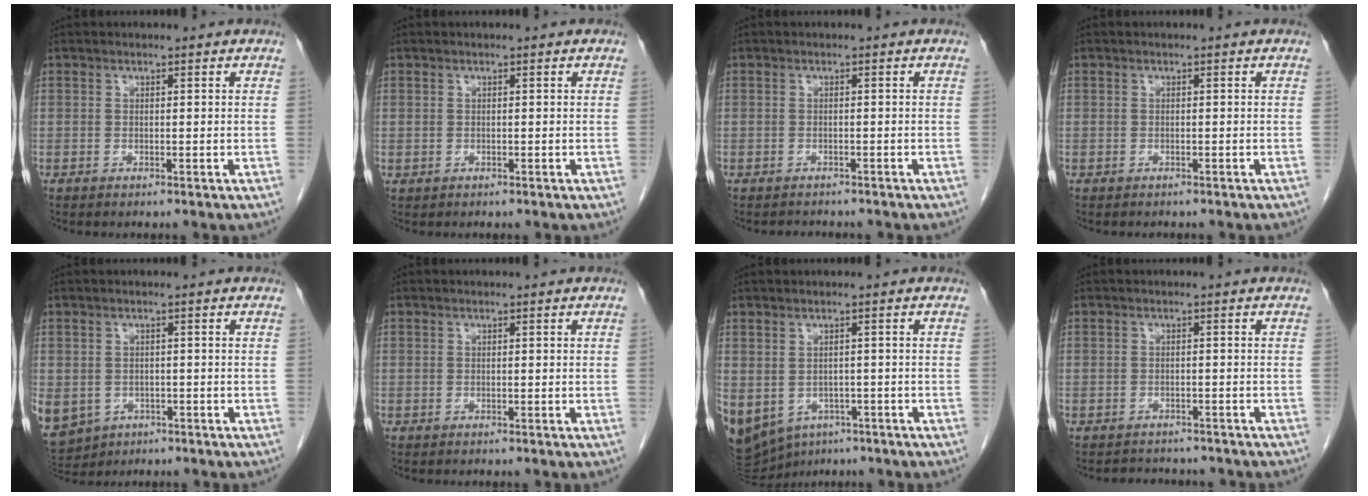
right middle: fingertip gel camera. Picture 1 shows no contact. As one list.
[{"total": 1.6, "force": [1.0, -0.8, -0.9], "torque": [0.018, 0.002, 0.014]}, {"total": 2.9, "force": [-2.7, 0.9, 0.7], "torque": [-0.013, -0.004, -0.031]}, {"total": 2.6, "force": [-2.3, 0.8, 1.0], "torque": [-0.018, -0.005, -0.024]}, {"total": 17.5, "force": [-6.4, 14.8, 6.7], "torque": [-0.253, -0.016, -0.083]}, {"total": 0.0}, {"total": 20.5, "force": [-8.9, 15.8, 9.5], "torque": [-0.319, -0.023, -0.120]}, {"total": 5.4, "force": [-4.9, 1.9, 1.1], "torque": [-0.015, 0.000, -0.059]}]